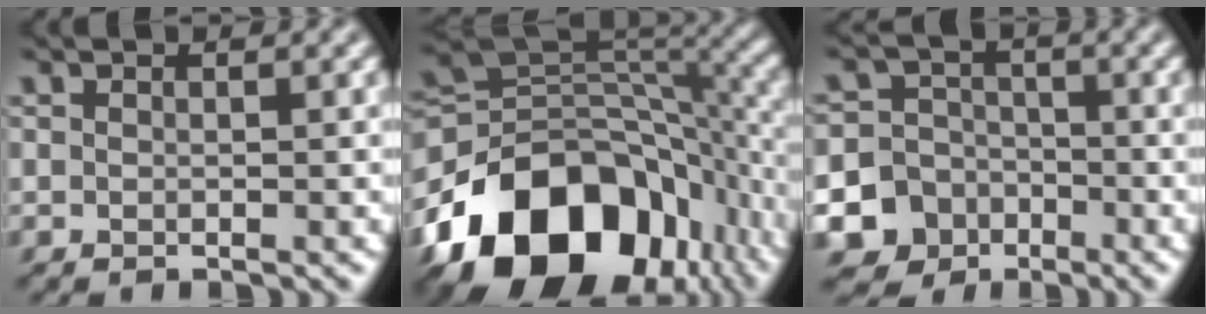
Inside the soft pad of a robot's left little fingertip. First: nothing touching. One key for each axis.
{"total": 16.6, "fx": -8.5, "fy": 10.9, "fz": 9.2, "tx": -0.169, "ty": -0.008, "tz": -0.144}
{"total": 11.1, "fx": -5.4, "fy": 9.6, "fz": 1.4, "tx": -0.040, "ty": -0.036, "tz": -0.110}